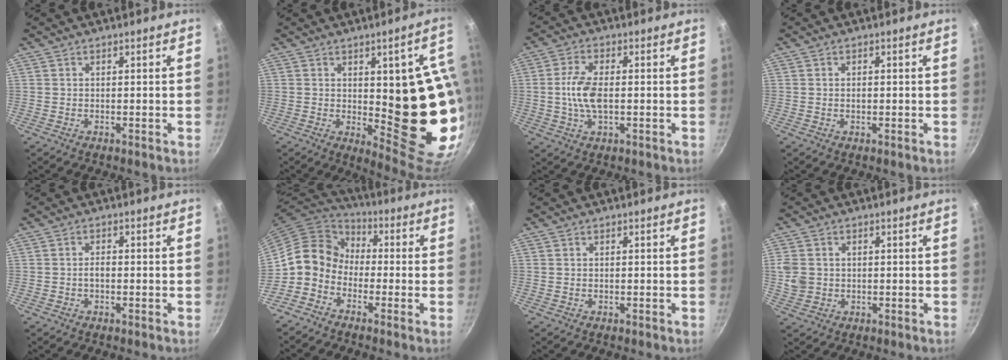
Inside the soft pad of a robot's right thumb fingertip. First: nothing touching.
{"total": 18.8, "force": [-0.3, 6.9, 17.5], "torque": [-0.160, -0.028, 0.008]}
{"total": 7.5, "force": [-0.3, 3.7, 6.6], "torque": [-0.132, 0.008, -0.010]}
{"total": 1.0, "force": [0.0, 0.7, 0.8], "torque": [-0.011, 0.003, -0.001]}
{"total": 1.7, "force": [-0.4, 1.0, 1.3], "torque": [-0.017, 0.011, -0.008]}
{"total": 10.0, "force": [-2.8, 8.2, 4.9], "torque": [-0.051, 0.049, -0.083]}
{"total": 0.0}
{"total": 5.2, "force": [0.2, 4.5, 2.6], "torque": [-0.042, -0.003, 0.006]}